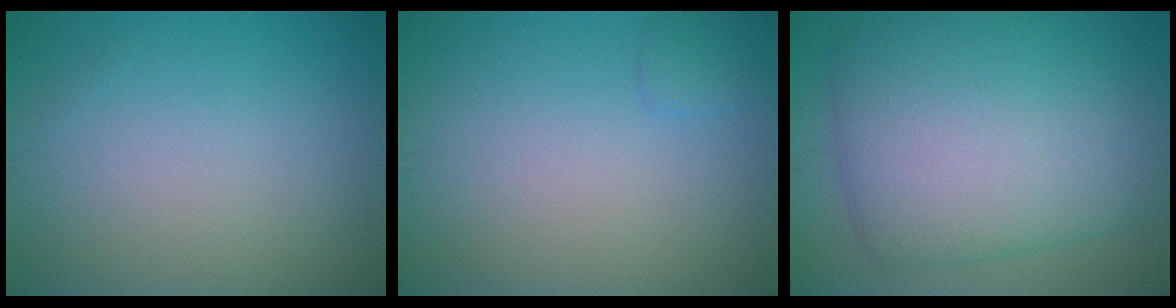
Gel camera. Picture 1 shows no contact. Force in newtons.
{"total": 0.9, "press": 0.9, "slide": 0.1}
{"total": 11.6, "press": 11.6, "slide": 0.3}